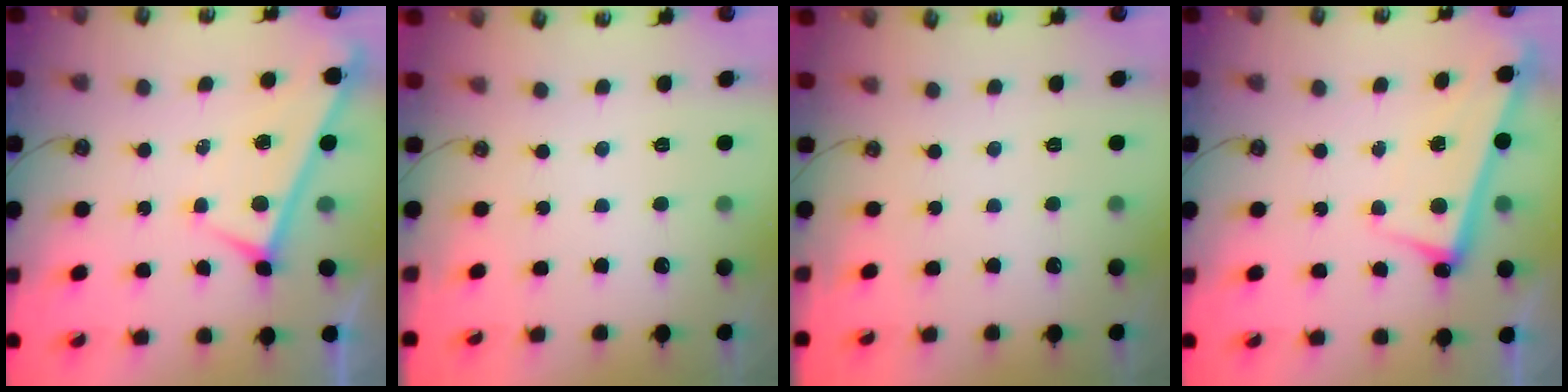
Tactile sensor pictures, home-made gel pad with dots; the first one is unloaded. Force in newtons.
{"total": 0.0}
{"total": 0.0}
{"total": 1.0, "press": 0.6, "slide": 0.8}